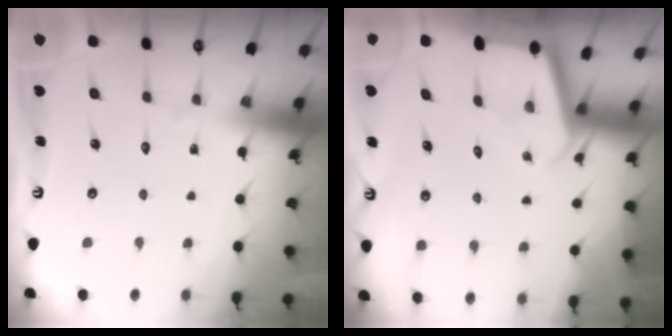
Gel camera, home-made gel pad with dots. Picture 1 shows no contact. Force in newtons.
{"total": 1.8, "press": 1.8, "slide": 0.0}